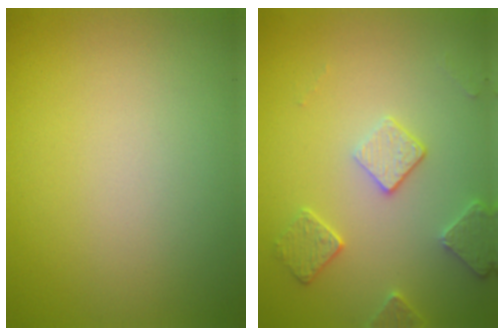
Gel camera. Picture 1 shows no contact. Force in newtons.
{"total": 2.8, "press": 2.7, "slide": 0.7}